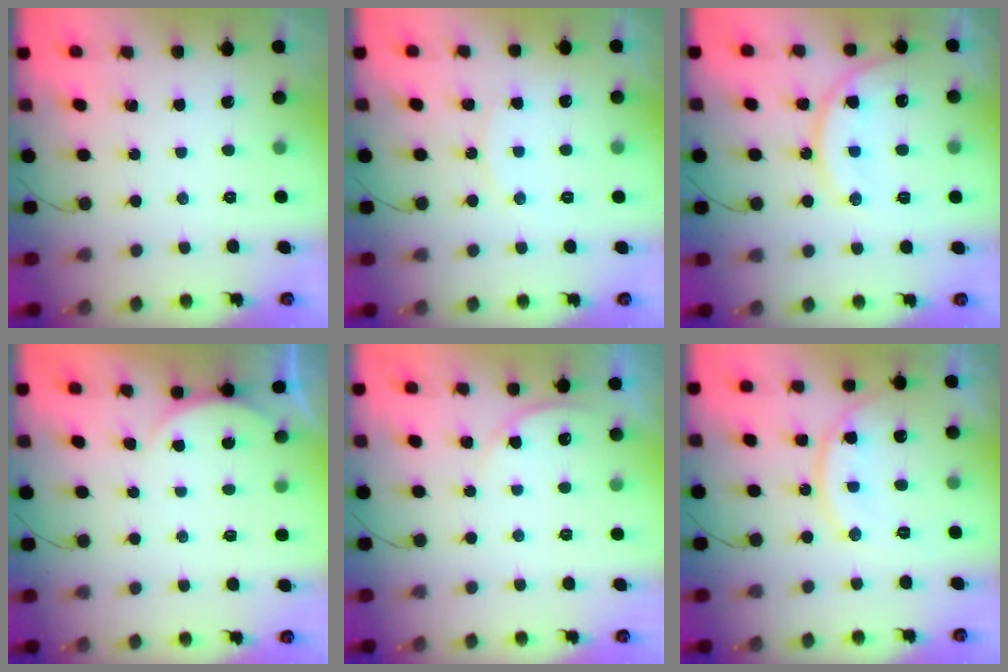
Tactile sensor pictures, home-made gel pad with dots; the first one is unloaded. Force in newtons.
{"total": 5.8, "press": 5.7, "slide": 0.6}
{"total": 13.6, "press": 13.5, "slide": 1.3}
{"total": 2.3, "press": 2.3, "slide": 0.5}
{"total": 3.9, "press": 3.5, "slide": 1.8}
{"total": 13.1, "press": 13.1, "slide": 0.4}